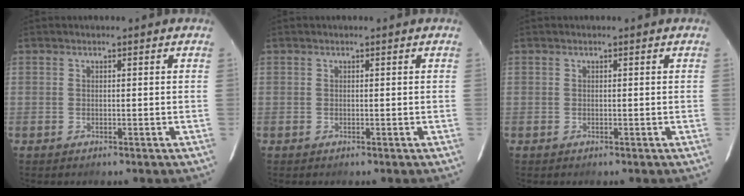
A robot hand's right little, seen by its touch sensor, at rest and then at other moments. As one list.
[{"total": 0.0}, {"total": 0.0}]